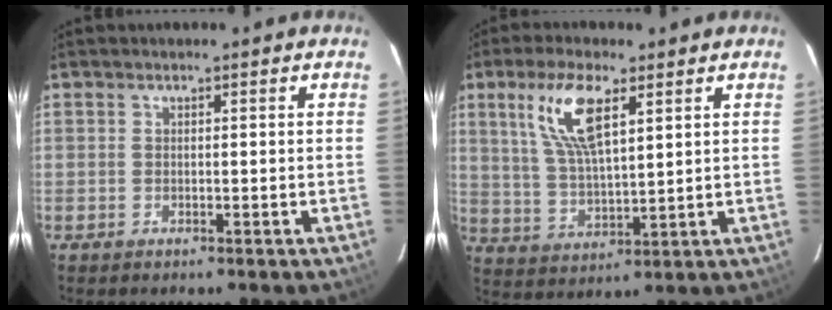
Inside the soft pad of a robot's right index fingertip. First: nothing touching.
{"total": 11.2, "force": [5.1, 3.8, 9.2], "torque": [-0.182, 0.007, 0.106]}